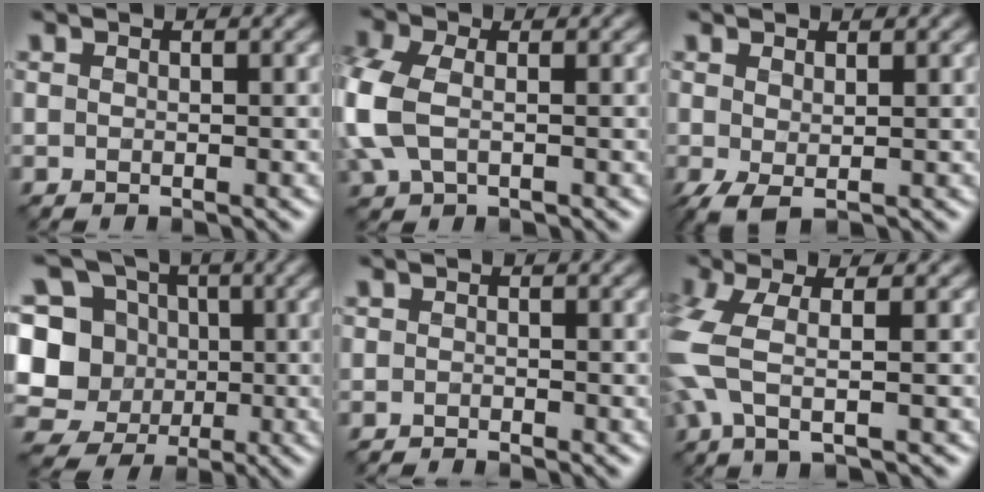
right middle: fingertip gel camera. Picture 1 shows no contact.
{"total": 5.2, "force": [-0.5, 3.1, 4.1], "torque": [-0.118, 0.000, -0.019]}
{"total": 1.8, "force": [-0.3, 0.1, 1.7], "torque": [-0.046, -0.006, -0.007]}
{"total": 12.0, "force": [0.2, 11.2, 4.4], "torque": [-0.146, 0.042, -0.015]}
{"total": 0.9, "force": [-0.9, -0.1, -0.1], "torque": [0.006, -0.004, -0.019]}
{"total": 4.8, "force": [-0.4, 1.2, 4.6], "torque": [-0.116, -0.005, -0.013]}